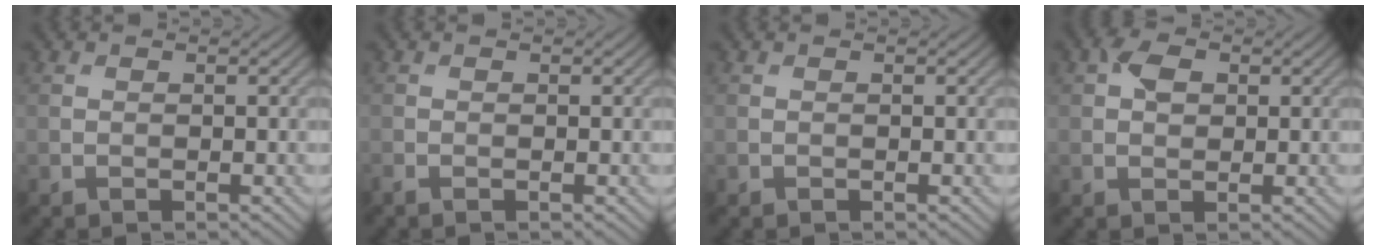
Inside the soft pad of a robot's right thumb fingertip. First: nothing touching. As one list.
[{"total": 0.6, "force": [-0.6, 0.1, 0.3], "torque": [-0.012, -0.001, -0.013]}, {"total": 0.0}, {"total": 2.7, "force": [0.8, 1.9, 1.7], "torque": [-0.034, 0.006, 0.010]}]